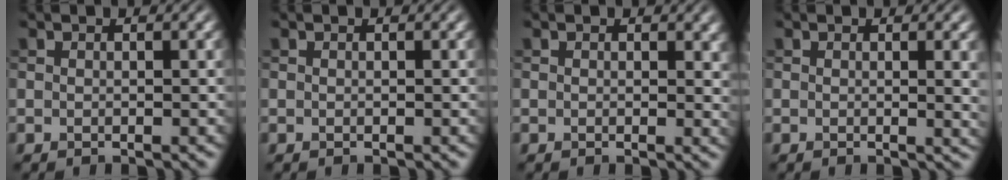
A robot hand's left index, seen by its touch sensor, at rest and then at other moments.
{"total": 0.0}
{"total": 1.9, "force": [0.6, 1.2, 1.3], "torque": [-0.014, -0.002, 0.006]}
{"total": 2.6, "force": [0.4, 0.8, 2.5], "torque": [-0.022, 0.000, 0.006]}